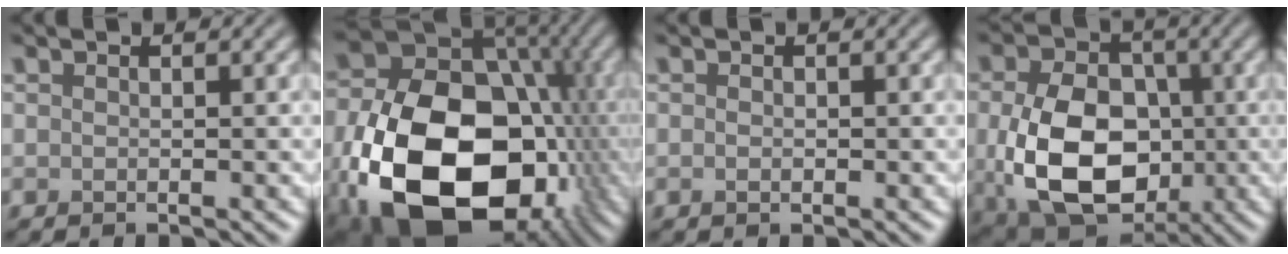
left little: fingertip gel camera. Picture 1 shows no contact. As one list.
[{"total": 21.2, "force": [-6.4, 14.6, 14.0], "torque": [-0.264, -0.045, -0.090]}, {"total": 0.5, "force": [-0.1, 0.4, 0.4], "torque": [-0.006, -0.002, -0.001]}, {"total": 11.9, "force": [-1.5, 8.5, 8.2], "torque": [-0.166, -0.030, -0.021]}]